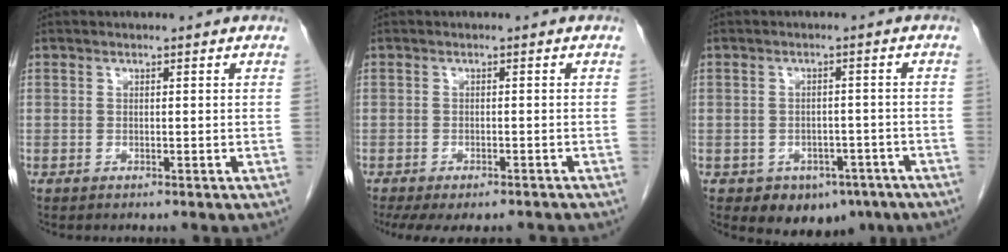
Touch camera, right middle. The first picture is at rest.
{"total": 9.9, "force": [-8.2, 3.3, 4.6], "torque": [-0.080, -0.005, -0.106]}
{"total": 7.2, "force": [-4.5, 5.1, 2.4], "torque": [-0.018, 0.012, -0.050]}